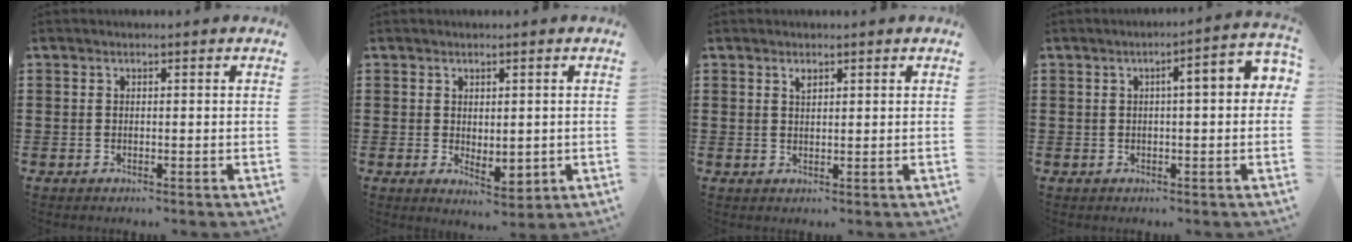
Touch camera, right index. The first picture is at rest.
{"total": 2.4, "force": [0.9, 1.6, 1.5], "torque": [-0.024, 0.001, 0.016]}
{"total": 1.1, "force": [0.7, 0.4, 0.7], "torque": [-0.016, 0.002, 0.013]}
{"total": 4.1, "force": [0.2, 0.5, 4.0], "torque": [-0.066, 0.003, -0.002]}